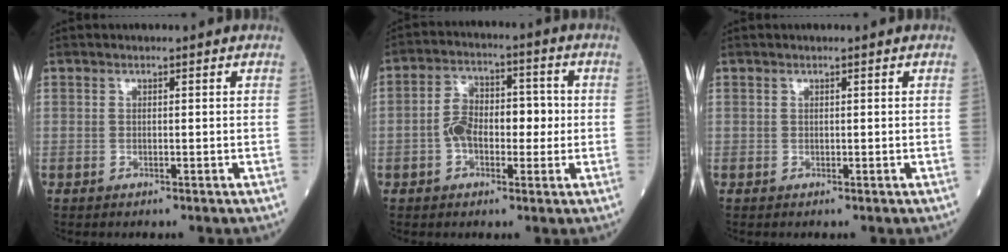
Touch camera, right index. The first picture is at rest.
{"total": 8.0, "force": [-0.9, 4.6, 6.5], "torque": [-0.122, 0.035, -0.016]}
{"total": 0.0}